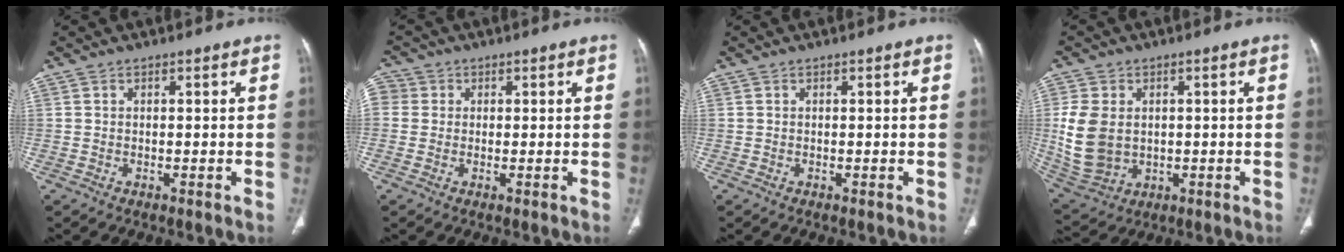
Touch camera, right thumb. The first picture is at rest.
{"total": 4.3, "force": [0.6, 4.1, 1.4], "torque": [-0.024, 0.014, 0.009]}
{"total": 0.0}
{"total": 11.1, "force": [0.7, 8.3, 7.3], "torque": [-0.145, -0.005, 0.034]}